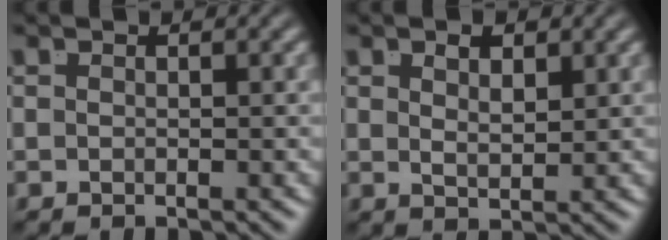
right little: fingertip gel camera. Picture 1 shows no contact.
{"total": 1.8, "force": [0.9, -0.1, 1.5], "torque": [-0.021, -0.012, 0.028]}